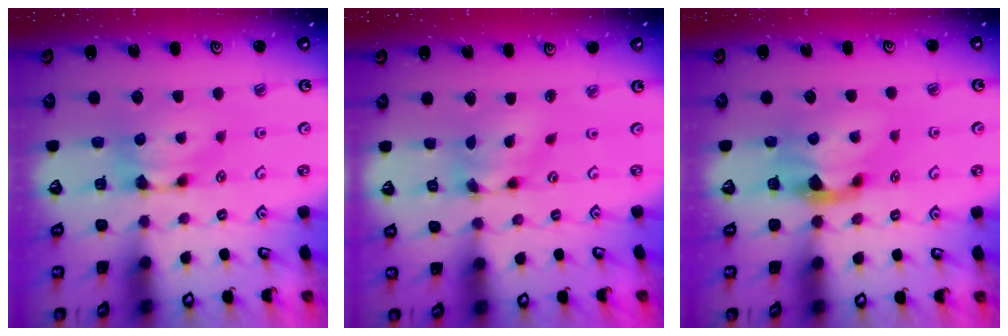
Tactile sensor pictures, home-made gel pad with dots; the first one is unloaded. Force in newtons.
{"total": 3.4, "press": 2.9, "slide": 1.8}
{"total": 2.2, "press": 1.9, "slide": 1.2}